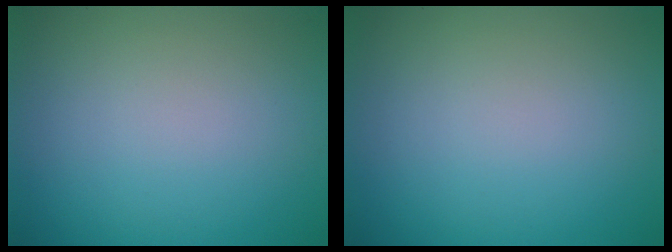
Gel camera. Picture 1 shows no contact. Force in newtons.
{"total": 0.0}